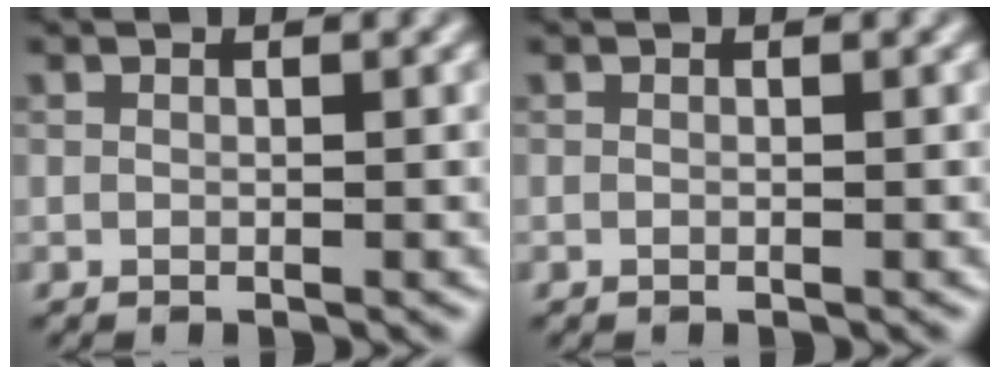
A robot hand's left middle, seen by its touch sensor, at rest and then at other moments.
{"total": 0.0}